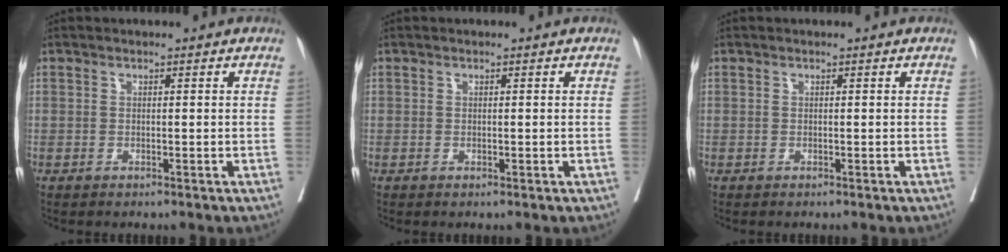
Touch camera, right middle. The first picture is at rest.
{"total": 0.0}
{"total": 0.0}